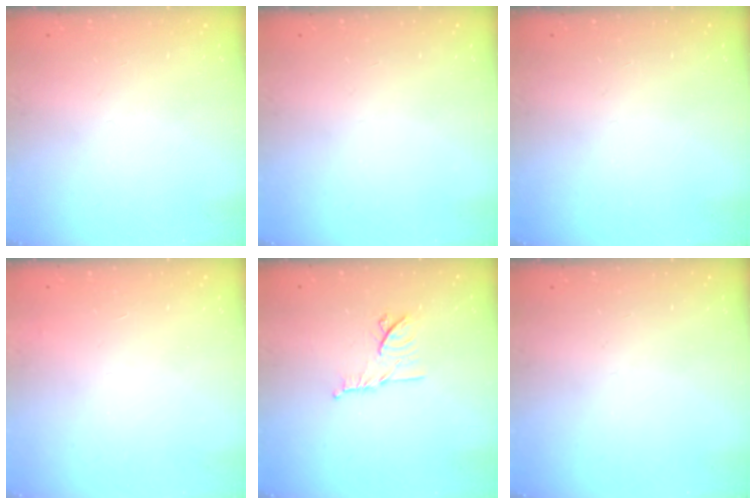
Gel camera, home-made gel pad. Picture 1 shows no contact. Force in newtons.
{"total": 0.0}
{"total": 0.0}
{"total": 3.4, "press": 3.4, "slide": 0.1}
{"total": 9.7, "press": 9.7, "slide": 0.6}
{"total": 0.0}